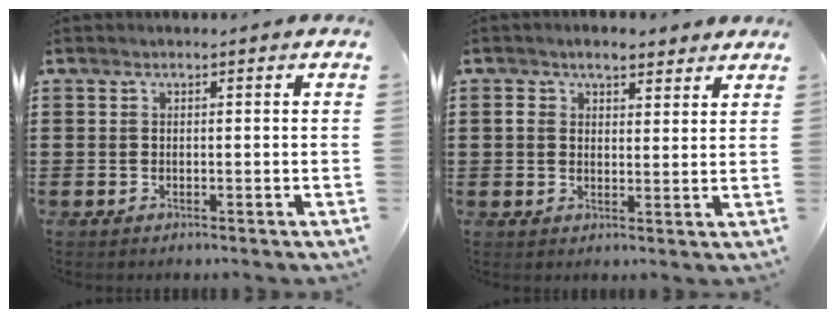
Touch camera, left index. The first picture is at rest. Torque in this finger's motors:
{"motor_torque": [0.24, -0.37, 0.50, 0.10]}